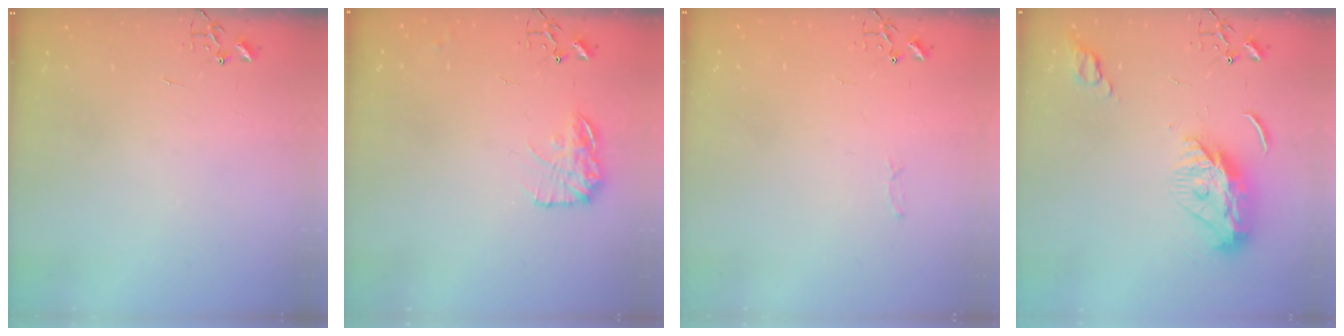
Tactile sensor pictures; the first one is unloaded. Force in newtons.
{"total": 12.1, "press": 12.1, "slide": 0.5}
{"total": 2.8, "press": 2.8, "slide": 0.4}
{"total": 10.9, "press": 10.9, "slide": 0.9}